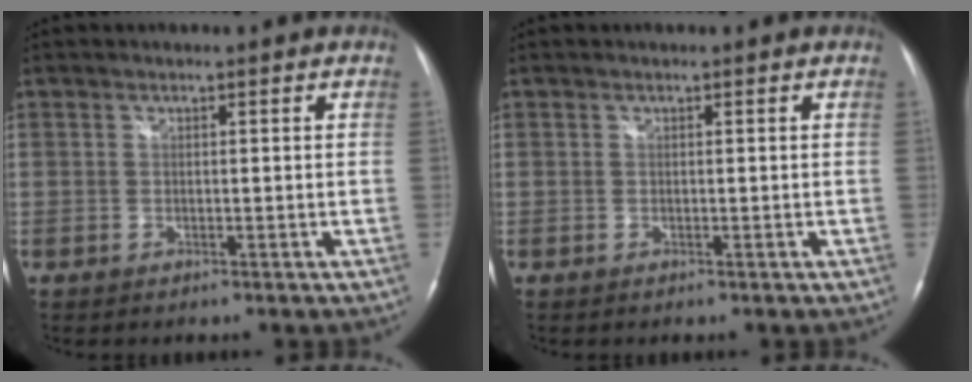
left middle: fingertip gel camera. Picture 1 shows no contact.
{"total": 0.0}